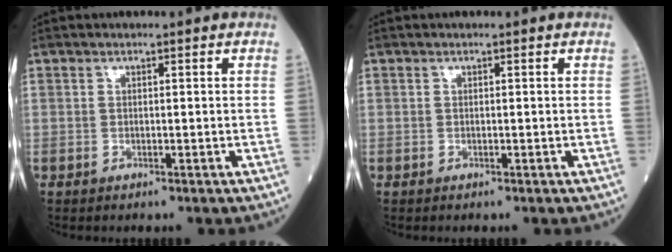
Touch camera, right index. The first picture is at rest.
{"total": 0.0}